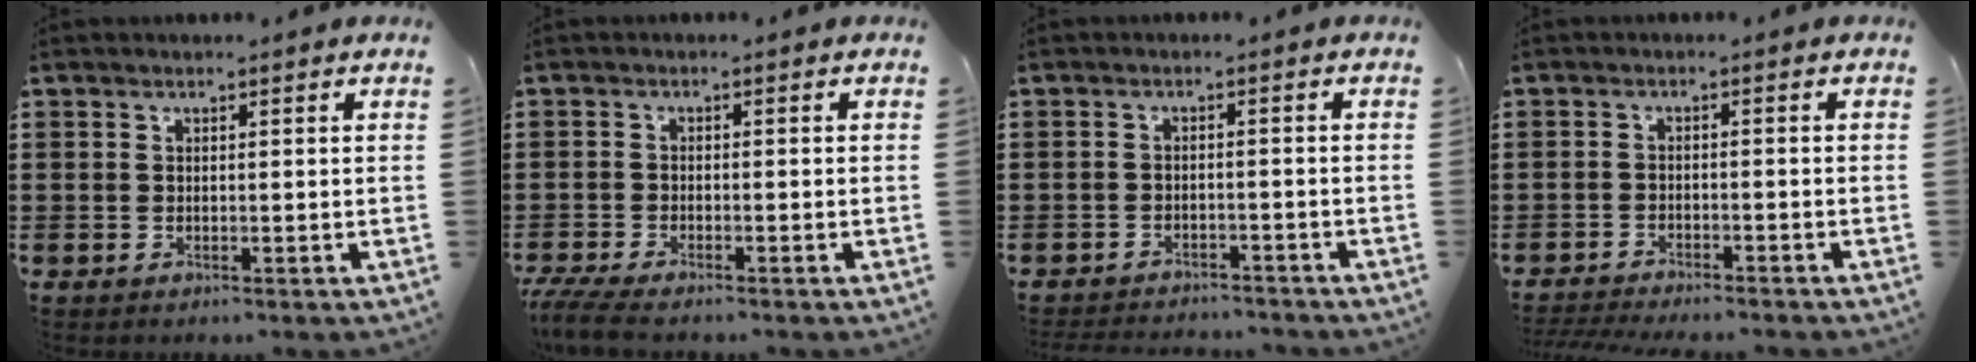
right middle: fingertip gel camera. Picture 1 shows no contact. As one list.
[{"total": 3.6, "force": [-3.3, 0.0, 1.5], "torque": [-0.046, -0.017, -0.068]}, {"total": 2.5, "force": [-2.5, 0.0, 0.0], "torque": [-0.007, -0.005, -0.053]}, {"total": 2.7, "force": [-2.7, -0.3, 0.3], "torque": [-0.017, -0.009, -0.058]}]